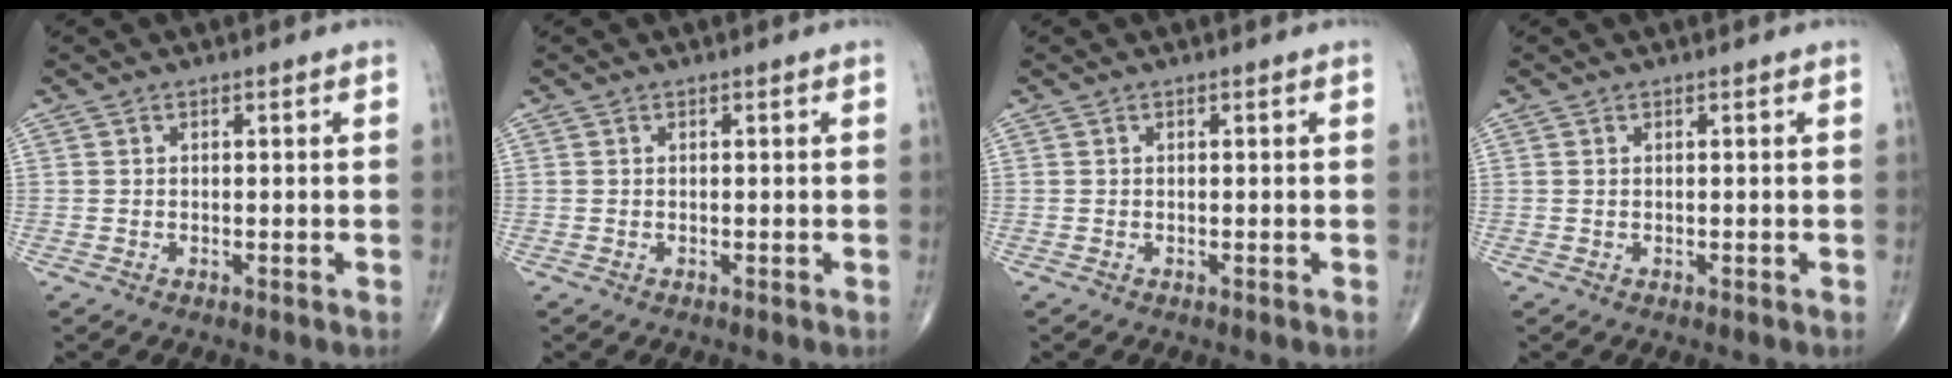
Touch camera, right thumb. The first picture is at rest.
{"total": 0.0}
{"total": 0.0}
{"total": 0.0}